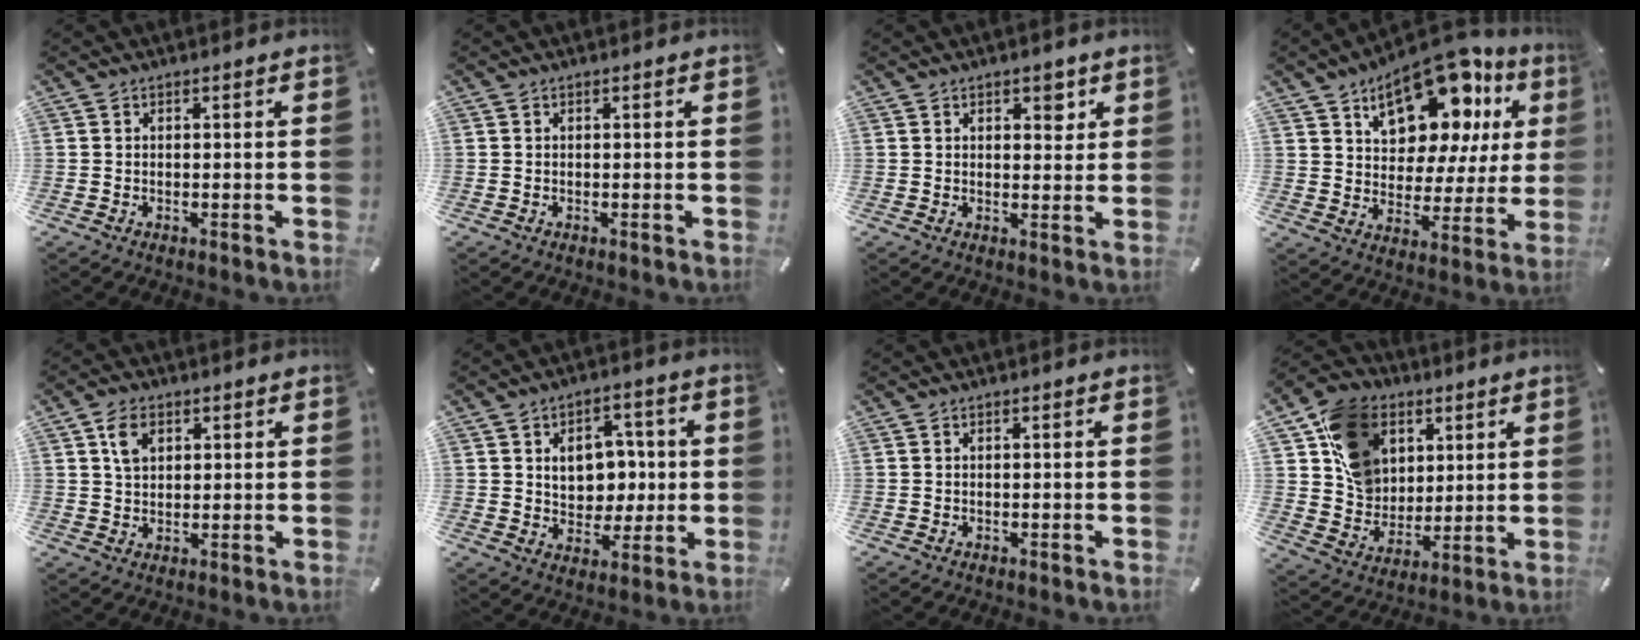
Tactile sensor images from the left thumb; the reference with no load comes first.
{"total": 0.0}
{"total": 3.2, "force": [1.7, 2.2, 1.7], "torque": [0.002, -0.011, 0.020]}
{"total": 18.4, "force": [12.3, 10.2, 9.1], "torque": [-0.134, -0.085, 0.213]}
{"total": 5.1, "force": [2.1, 3.7, 2.9], "torque": [-0.048, 0.001, 0.036]}
{"total": 9.7, "force": [1.1, 8.3, 5.0], "torque": [-0.059, 0.000, 0.019]}
{"total": 0.0}
{"total": 14.7, "force": [5.5, 12.1, 6.3], "torque": [-0.121, -0.011, 0.110]}